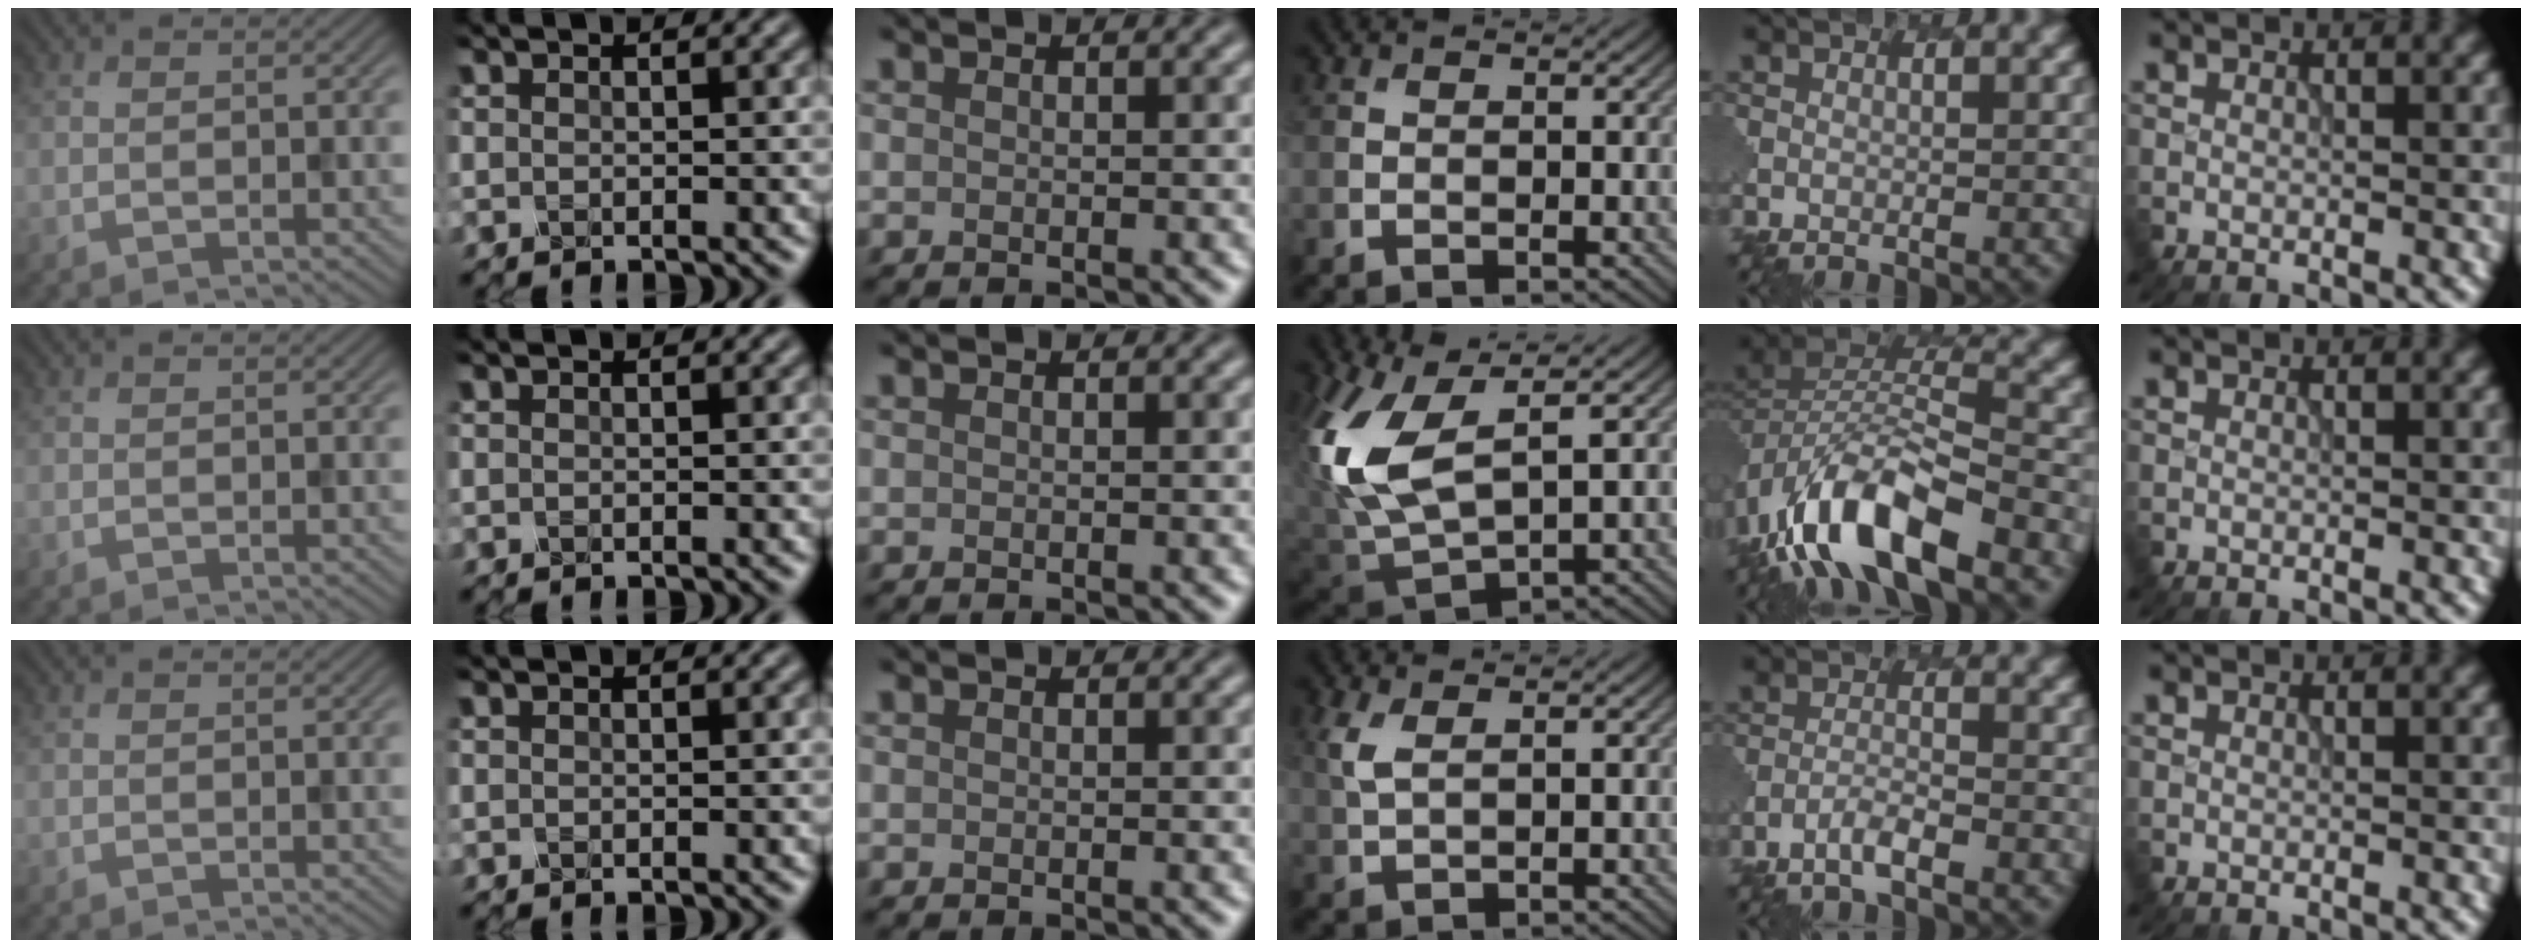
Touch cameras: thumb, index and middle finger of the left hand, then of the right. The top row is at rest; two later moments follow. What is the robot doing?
{"motion": "insert", "object": "pen bag"}